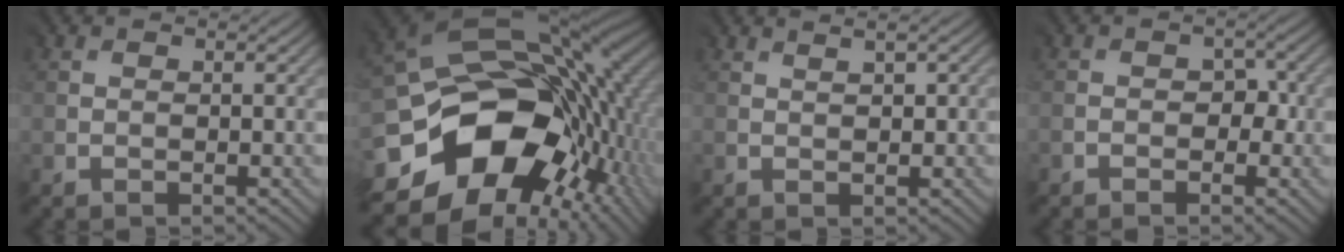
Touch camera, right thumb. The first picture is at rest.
{"total": 19.3, "force": [-3.3, 14.5, 12.3], "torque": [-0.245, -0.045, -0.028]}
{"total": 1.2, "force": [1.0, -0.3, 0.7], "torque": [-0.012, -0.001, 0.022]}
{"total": 1.5, "force": [-0.9, 0.9, 0.9], "torque": [0.001, 0.004, -0.013]}